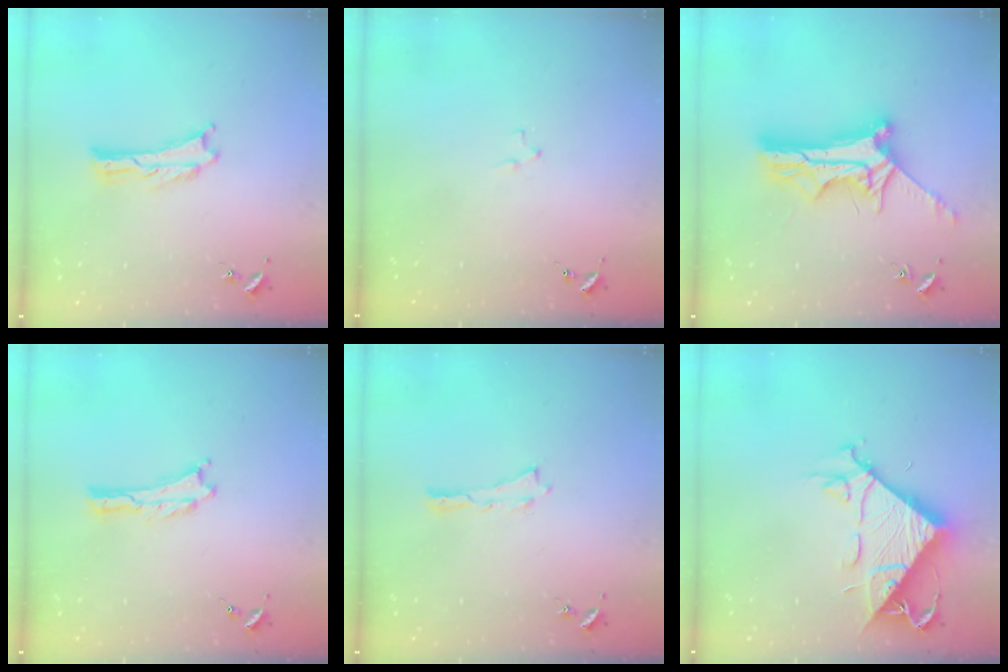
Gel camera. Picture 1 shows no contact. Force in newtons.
{"total": 2.1, "press": 2.1, "slide": 0.2}
{"total": 10.8, "press": 10.8, "slide": 0.6}
{"total": 0.0}
{"total": 0.0}
{"total": 11.0, "press": 11.0, "slide": 1.1}